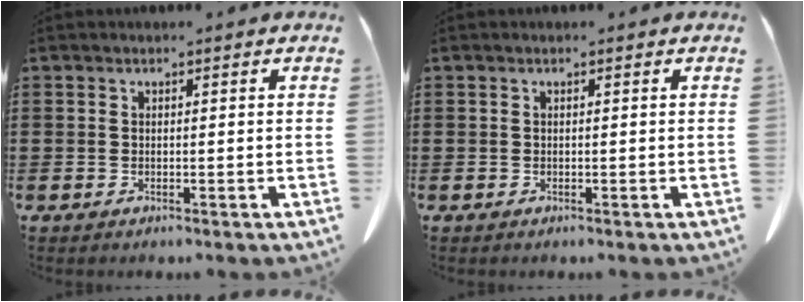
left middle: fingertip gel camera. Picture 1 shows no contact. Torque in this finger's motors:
{"motor_torque": [-0.01, 0.01, 0.00, -0.01]}